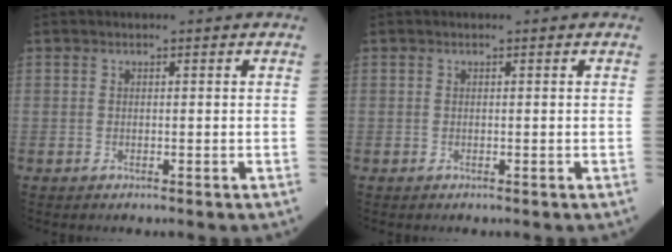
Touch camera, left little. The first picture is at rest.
{"total": 0.0}